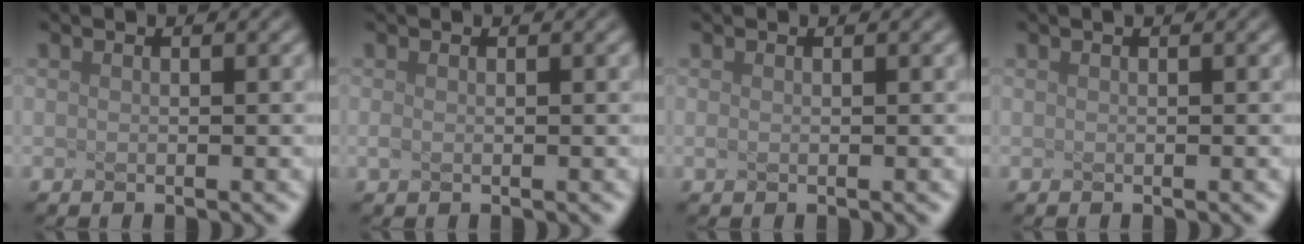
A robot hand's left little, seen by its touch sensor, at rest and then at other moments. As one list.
[{"total": 0.0}, {"total": 0.0}, {"total": 0.6, "force": [0.3, 0.3, 0.4], "torque": [-0.004, 0.010, 0.003]}]